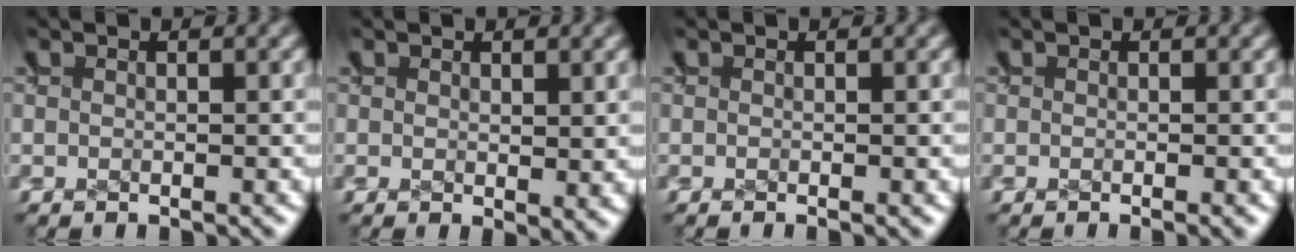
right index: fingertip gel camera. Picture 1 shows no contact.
{"total": 0.9, "force": [0.4, 0.2, 0.8], "torque": [-0.011, -0.009, 0.011]}
{"total": 0.0}
{"total": 0.5, "force": [-0.3, 0.1, 0.4], "torque": [-0.001, -0.001, -0.005]}